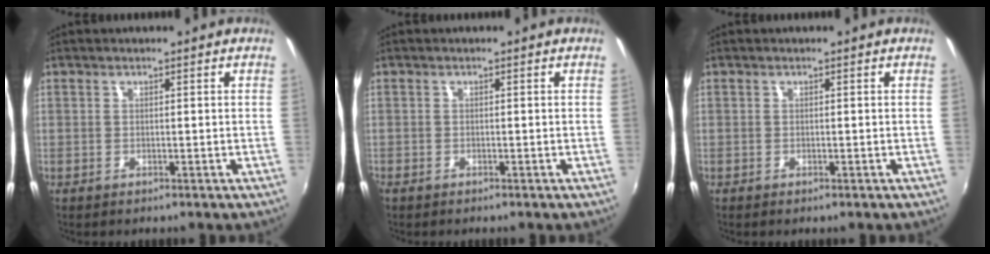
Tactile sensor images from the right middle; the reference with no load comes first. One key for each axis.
{"total": 0.7, "fx": -0.6, "fy": 0.3, "fz": 0.1, "tx": -0.004, "ty": -0.003, "tz": -0.015}
{"total": 0.0}